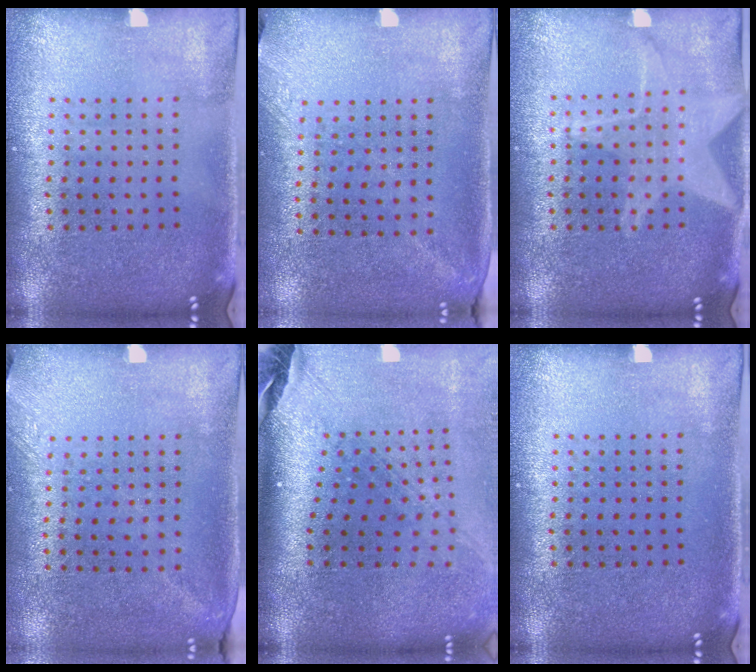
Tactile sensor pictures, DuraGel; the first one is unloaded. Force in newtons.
{"total": 1.3, "press": 1.0, "slide": 0.8}
{"total": 2.8, "press": 2.8, "slide": 0.3}
{"total": 1.2, "press": 0.9, "slide": 0.7}
{"total": 2.8, "press": 2.1, "slide": 1.9}
{"total": 0.0}